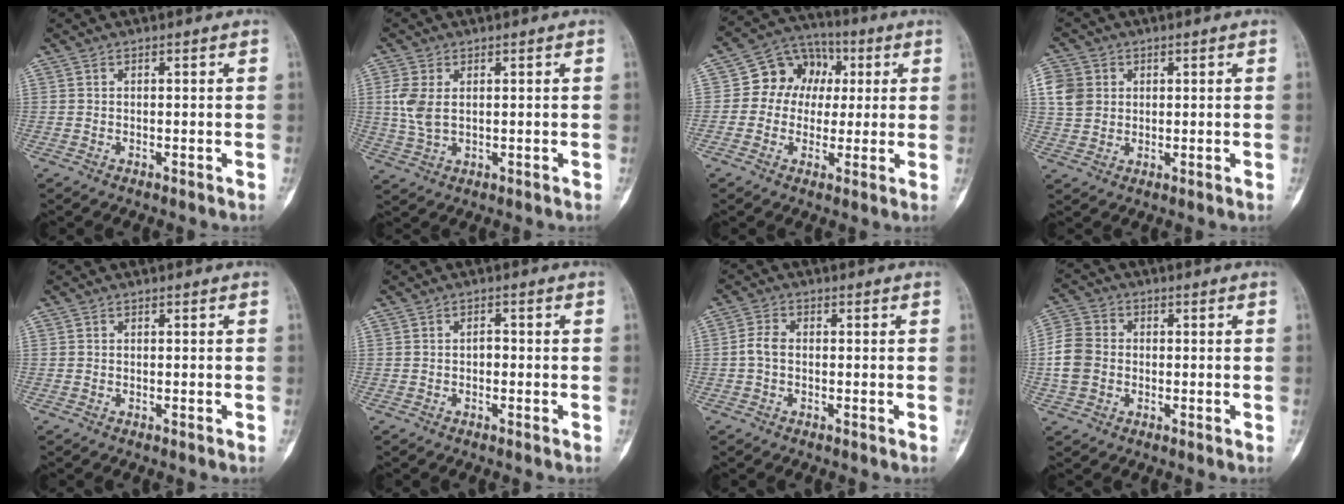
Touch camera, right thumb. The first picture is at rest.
{"total": 5.5, "force": [1.0, 3.3, 4.4], "torque": [-0.102, 0.000, 0.023]}
{"total": 10.8, "force": [1.4, 9.2, 5.6], "torque": [-0.046, 0.019, 0.010]}
{"total": 6.3, "force": [1.6, 5.5, 2.7], "torque": [-0.037, 0.002, 0.029]}
{"total": 0.0}
{"total": 1.3, "force": [-0.3, 0.9, 0.9], "torque": [-0.005, 0.005, -0.008]}
{"total": 3.0, "force": [-0.4, 2.0, 2.2], "torque": [-0.044, 0.007, -0.015]}
{"total": 7.4, "force": [-0.8, 6.1, 4.1], "torque": [-0.082, 0.017, -0.025]}